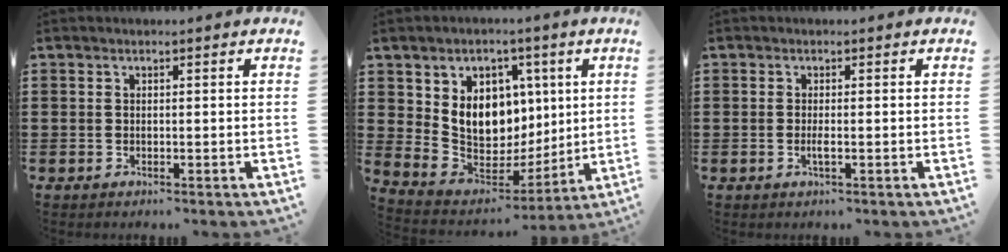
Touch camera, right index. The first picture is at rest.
{"total": 9.9, "force": [3.5, 8.2, 4.4], "torque": [-0.100, -0.027, 0.071]}
{"total": 1.5, "force": [-0.5, 0.2, 1.4], "torque": [-0.033, -0.003, -0.011]}